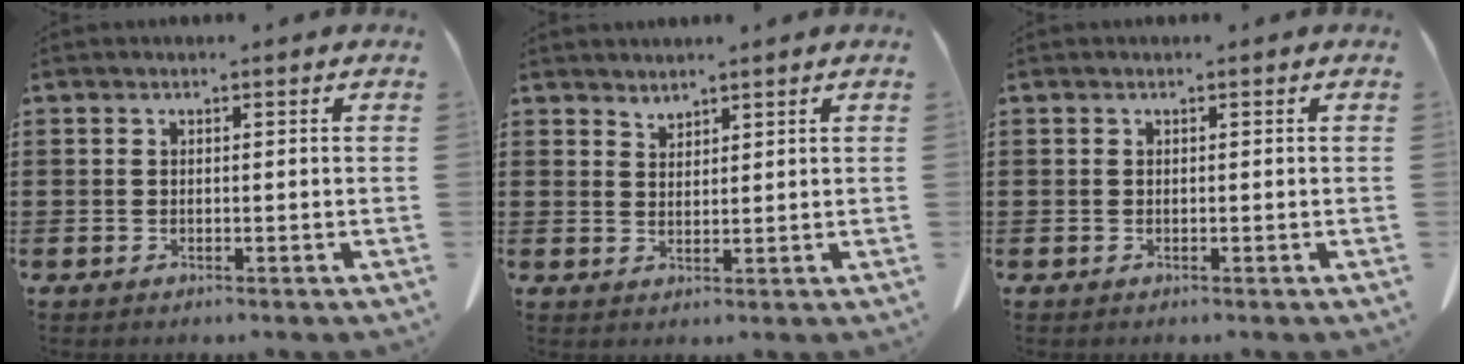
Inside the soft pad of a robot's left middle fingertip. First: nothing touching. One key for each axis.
{"total": 1.9, "fx": 1.9, "fy": 0.1, "fz": -0.1, "tx": -0.002, "ty": -0.004, "tz": 0.038}
{"total": 0.0}